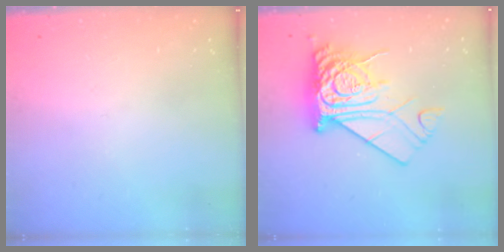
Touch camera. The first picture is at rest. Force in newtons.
{"total": 15.8, "press": 15.8, "slide": 1.6}